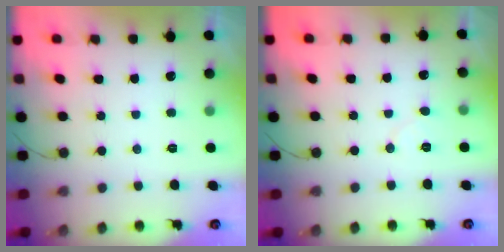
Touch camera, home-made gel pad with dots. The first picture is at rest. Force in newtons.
{"total": 3.8, "press": 3.8, "slide": 0.4}